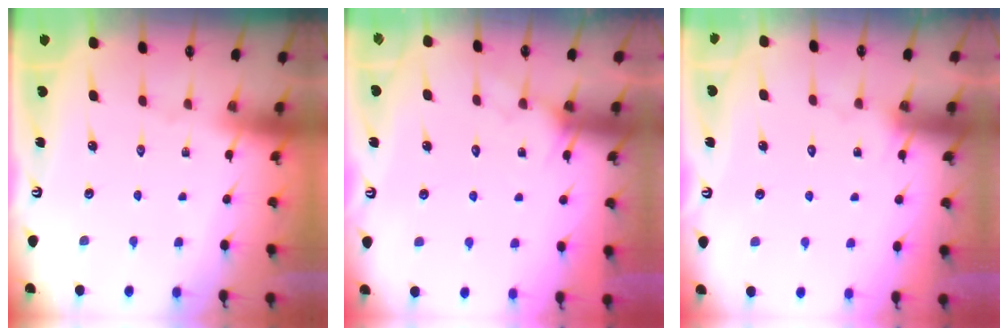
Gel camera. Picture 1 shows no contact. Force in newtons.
{"total": 5.5, "press": 5.5, "slide": 0.5}
{"total": 5.8, "press": 5.8, "slide": 0.3}